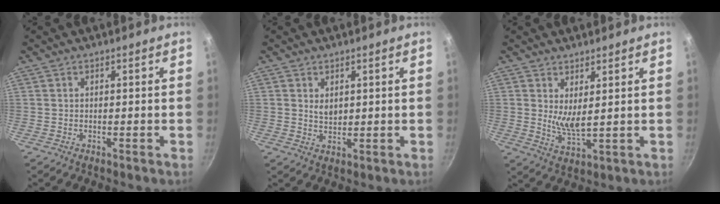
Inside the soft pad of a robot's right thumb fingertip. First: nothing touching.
{"total": 2.7, "force": [0.9, 1.8, 1.7], "torque": [-0.026, -0.008, 0.019]}
{"total": 4.8, "force": [1.8, 1.7, 4.1], "torque": [-0.070, -0.034, 0.037]}